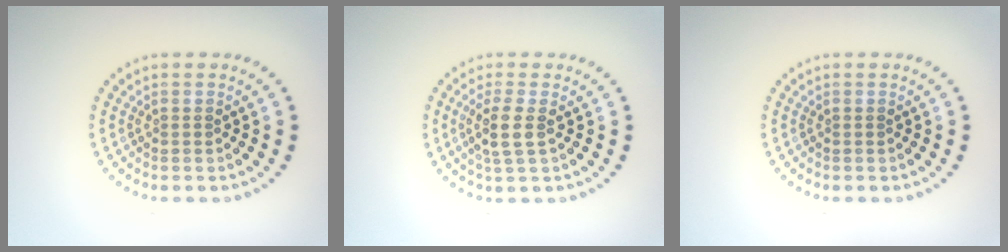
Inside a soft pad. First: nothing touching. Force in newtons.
{"total": 2.4, "press": 2.0, "slide": 1.3}
{"total": 0.0}